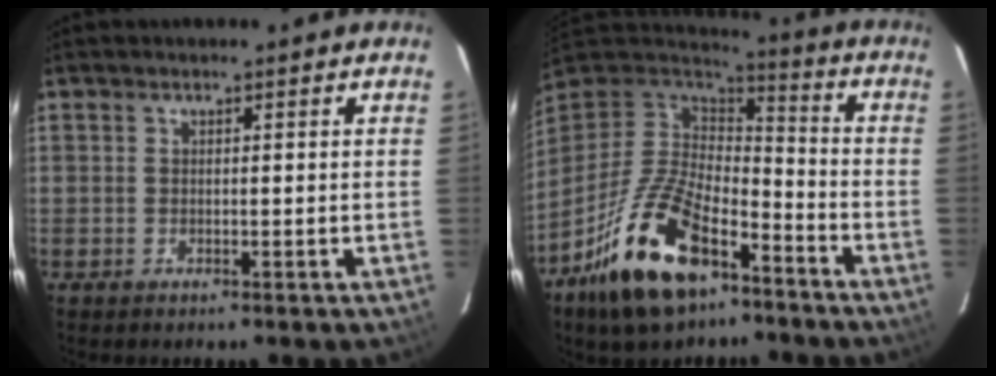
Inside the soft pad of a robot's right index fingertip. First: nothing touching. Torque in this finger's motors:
{"motor_torque": [0.65, -0.64, 1.05, 0.21]}